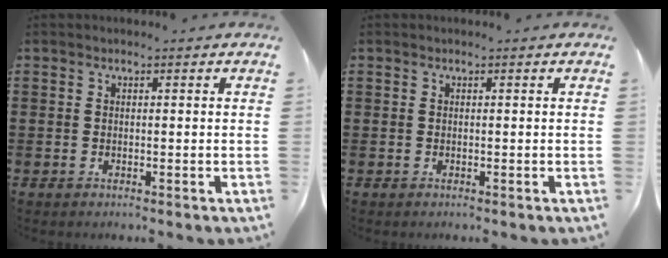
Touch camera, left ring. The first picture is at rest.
{"total": 0.0}